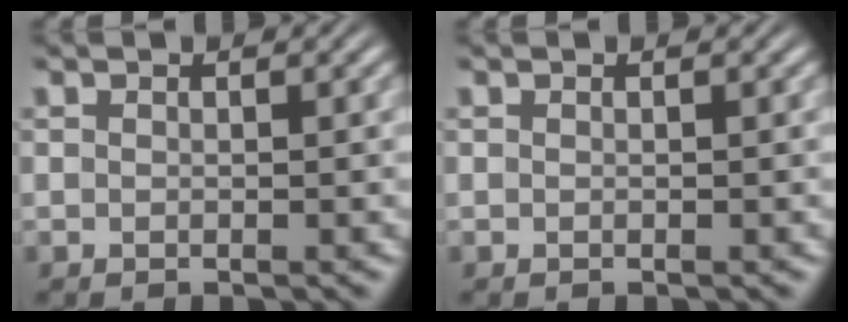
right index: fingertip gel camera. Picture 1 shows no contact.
{"total": 0.0}